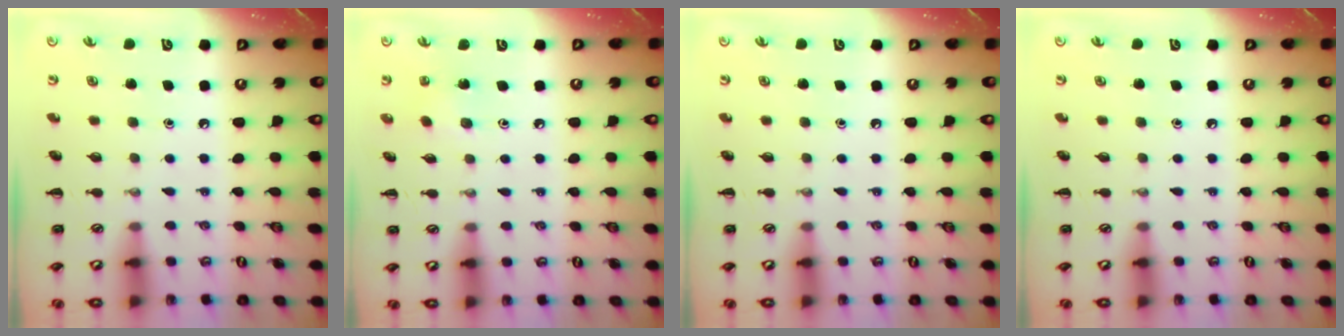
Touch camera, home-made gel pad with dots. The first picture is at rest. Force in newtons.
{"total": 3.6, "press": 3.4, "slide": 1.0}
{"total": 0.0}
{"total": 0.0}